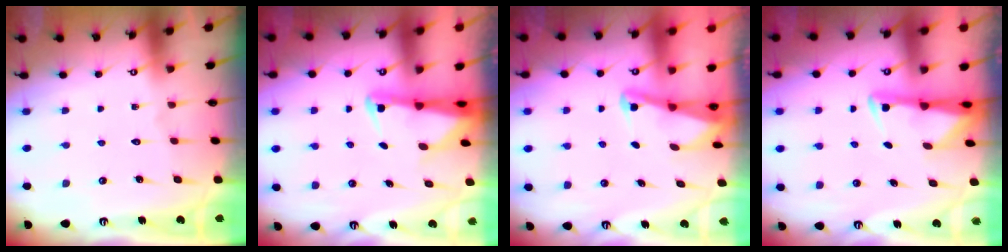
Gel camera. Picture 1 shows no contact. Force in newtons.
{"total": 2.6, "press": 2.5, "slide": 0.5}
{"total": 2.1, "press": 2.1, "slide": 0.4}
{"total": 3.1, "press": 3.1, "slide": 0.5}